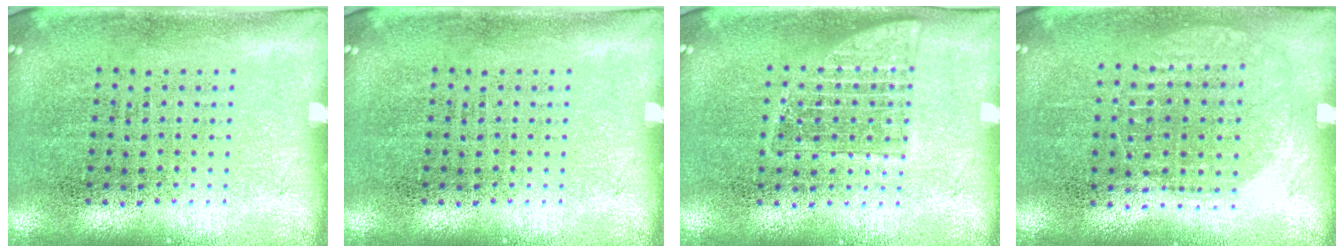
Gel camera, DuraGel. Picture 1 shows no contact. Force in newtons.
{"total": 0.0}
{"total": 1.0, "press": 1.0, "slide": 0.2}
{"total": 0.9, "press": 0.8, "slide": 0.3}